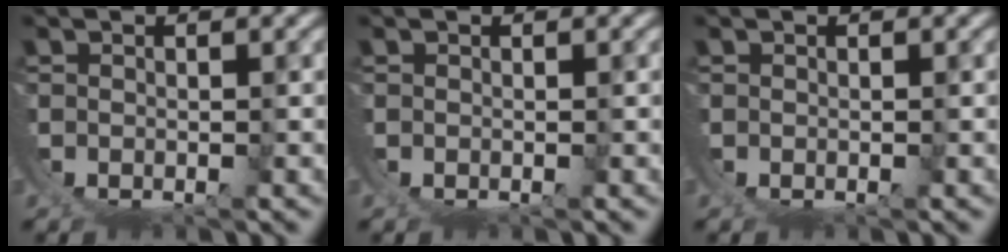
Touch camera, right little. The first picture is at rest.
{"total": 0.0}
{"total": 0.0}